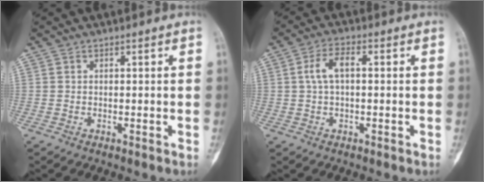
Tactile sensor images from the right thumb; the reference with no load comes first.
{"total": 5.1, "force": [0.6, 2.4, 4.4], "torque": [-0.093, 0.018, 0.008]}